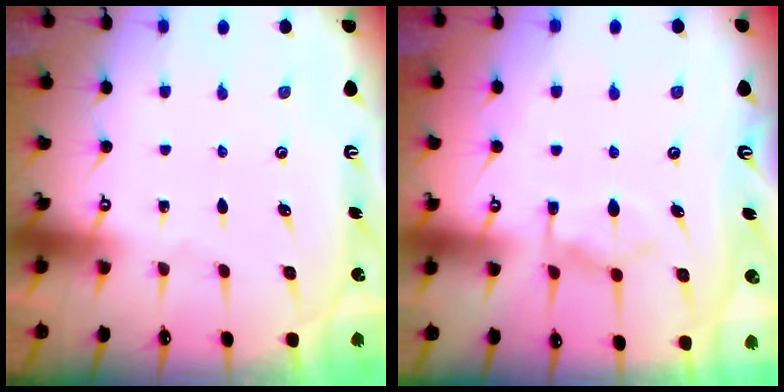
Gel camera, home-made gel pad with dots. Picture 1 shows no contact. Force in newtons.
{"total": 8.6, "press": 8.6, "slide": 0.7}